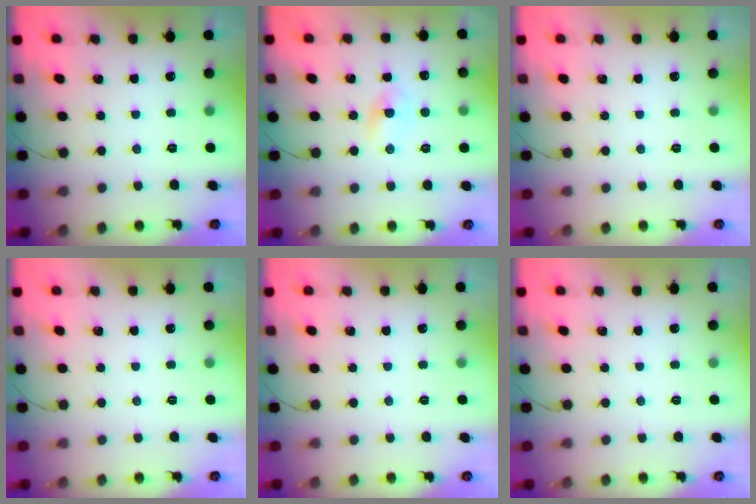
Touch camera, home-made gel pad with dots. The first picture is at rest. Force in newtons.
{"total": 2.8, "press": 2.6, "slide": 1.1}
{"total": 0.0}
{"total": 0.0}
{"total": 0.0}
{"total": 0.0}